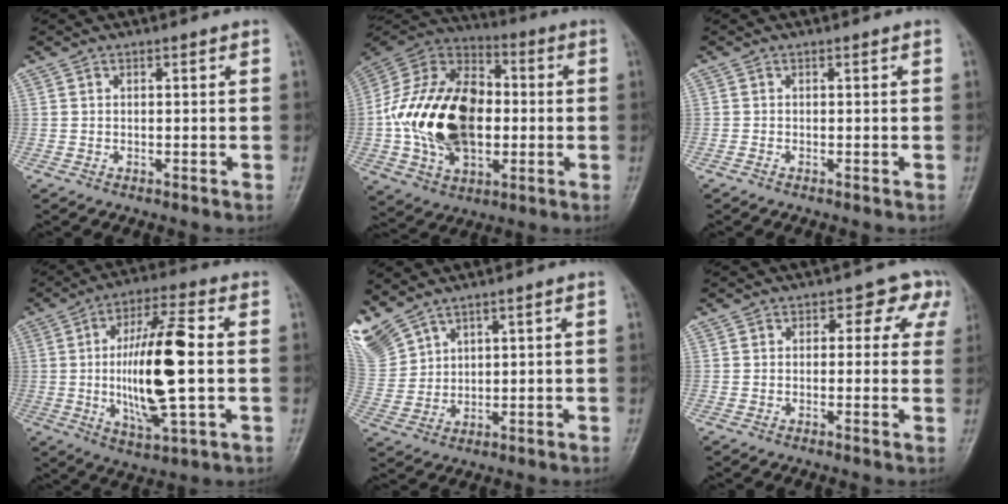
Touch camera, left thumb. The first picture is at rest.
{"total": 24.6, "force": [-1.0, 16.3, 18.4], "torque": [-0.325, 0.019, -0.014]}
{"total": 0.0}
{"total": 17.1, "force": [-0.1, 5.0, 16.4], "torque": [-0.301, 0.002, -0.002]}
{"total": 10.0, "force": [7.3, 5.1, 4.6], "torque": [-0.117, -0.011, 0.166]}
{"total": 5.4, "force": [2.1, 3.9, 3.0], "torque": [0.015, 0.002, 0.011]}